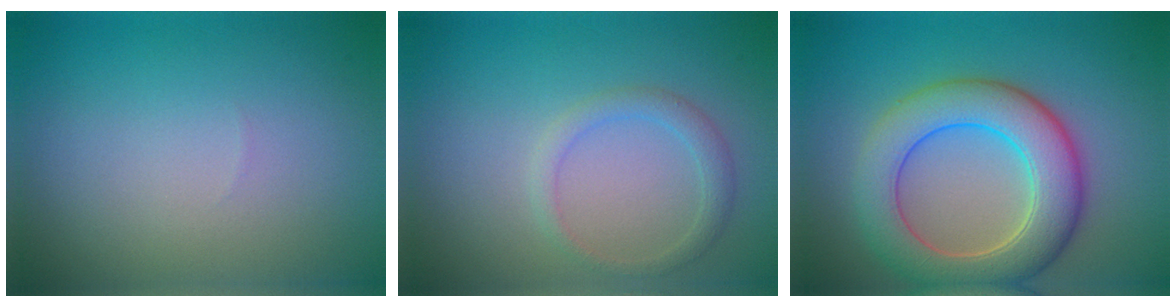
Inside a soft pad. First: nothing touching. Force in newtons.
{"total": 1.8, "press": 1.8, "slide": 0.1}
{"total": 7.6, "press": 7.6, "slide": 0.3}